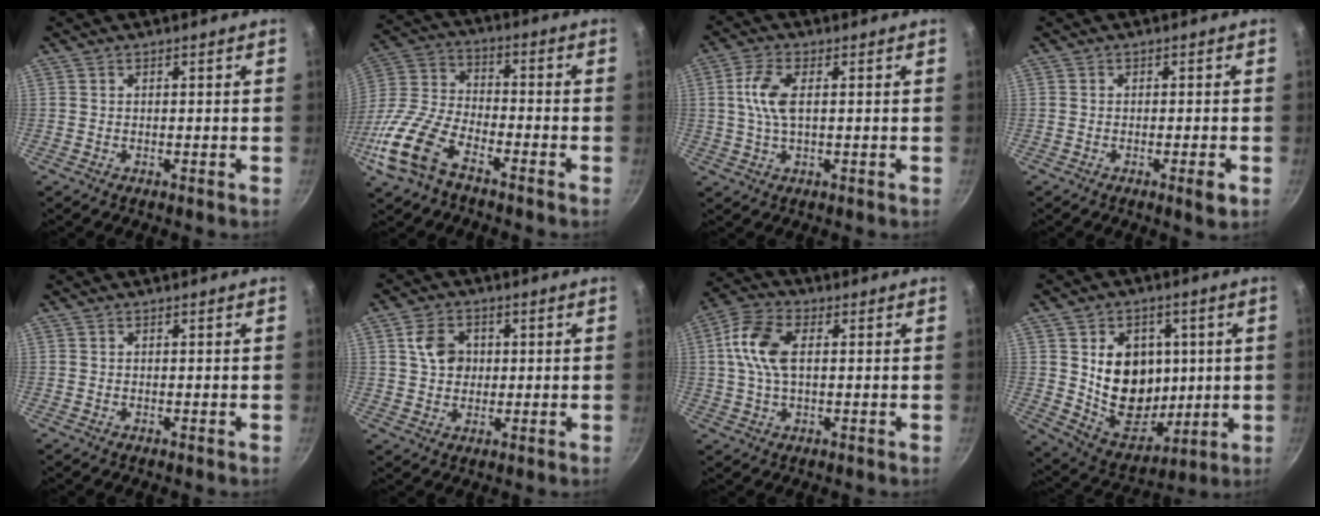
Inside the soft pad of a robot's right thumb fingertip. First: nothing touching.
{"total": 15.1, "force": [-8.5, 7.0, 10.3], "torque": [-0.223, 0.041, -0.181]}
{"total": 6.5, "force": [1.0, 2.9, 5.8], "torque": [-0.126, 0.008, 0.018]}
{"total": 3.6, "force": [-1.4, 0.5, 3.3], "torque": [-0.054, 0.003, -0.020]}
{"total": 0.0}
{"total": 6.6, "force": [1.5, 5.2, 3.6], "torque": [-0.044, 0.003, 0.021]}
{"total": 9.7, "force": [1.4, 5.5, 7.9], "torque": [-0.157, 0.018, 0.016]}
{"total": 16.8, "force": [2.2, 13.4, 9.8], "torque": [-0.105, -0.024, 0.055]}